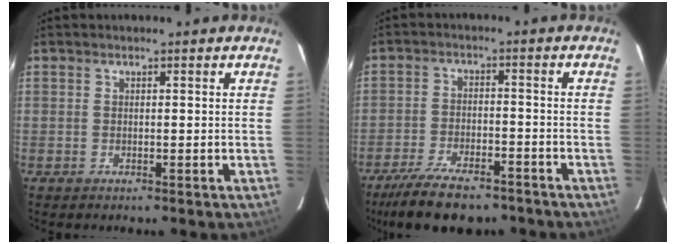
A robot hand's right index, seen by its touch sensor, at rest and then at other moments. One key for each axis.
{"total": 13.4, "fx": -10.7, "fy": 4.8, "fz": 6.7, "tx": -0.149, "ty": -0.018, "tz": -0.172}